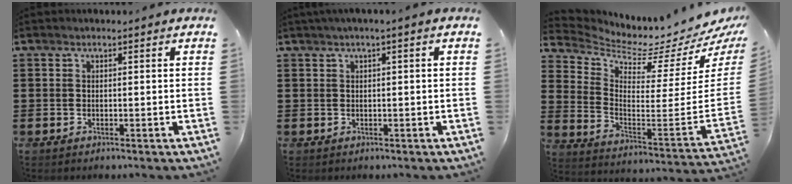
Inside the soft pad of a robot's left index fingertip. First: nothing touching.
{"total": 1.0, "force": [-0.1, 0.2, 1.0], "torque": [-0.016, -0.003, -0.003]}
{"total": 3.1, "force": [2.8, 0.7, 1.2], "torque": [-0.035, -0.061, 0.035]}